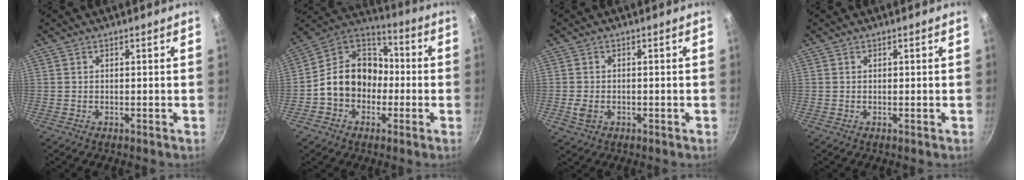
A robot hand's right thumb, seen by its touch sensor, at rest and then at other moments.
{"total": 14.8, "force": [-2.5, 12.1, 8.3], "torque": [-0.096, 0.053, -0.061]}
{"total": 3.3, "force": [-0.9, 2.5, 1.9], "torque": [-0.038, 0.005, -0.013]}
{"total": 0.0}